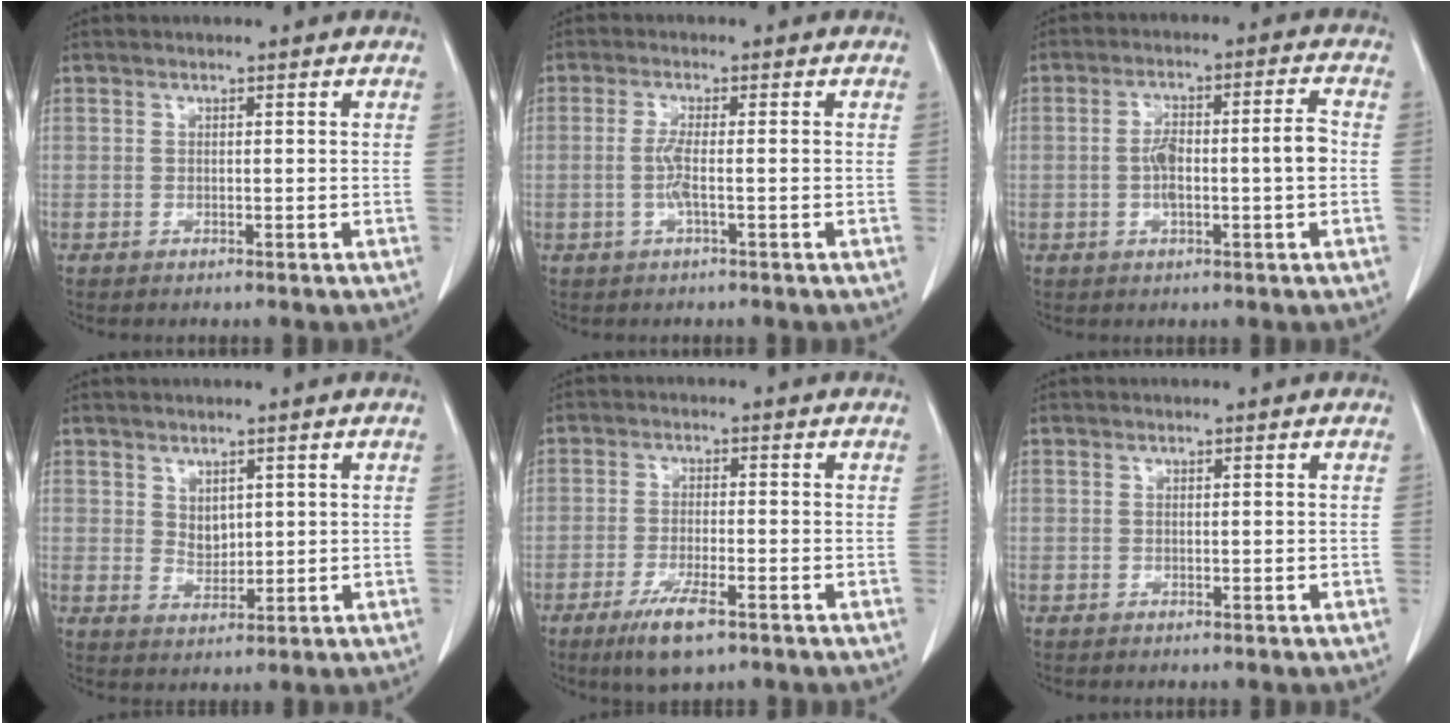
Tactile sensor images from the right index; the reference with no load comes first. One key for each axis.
{"total": 2.8, "fx": -0.7, "fy": 0.0, "fz": 2.7, "tx": -0.061, "ty": -0.002, "tz": -0.016}
{"total": 7.7, "fx": -0.8, "fy": 1.2, "fz": 7.6, "tx": -0.140, "ty": 0.021, "tz": -0.014}
{"total": 2.6, "fx": 1.1, "fy": 1.8, "fz": 1.5, "tx": -0.029, "ty": -0.004, "tz": 0.030}
{"total": 6.5, "fx": -4.0, "fy": 1.1, "fz": 5.0, "tx": -0.099, "ty": -0.013, "tz": -0.065}
{"total": 0.0}